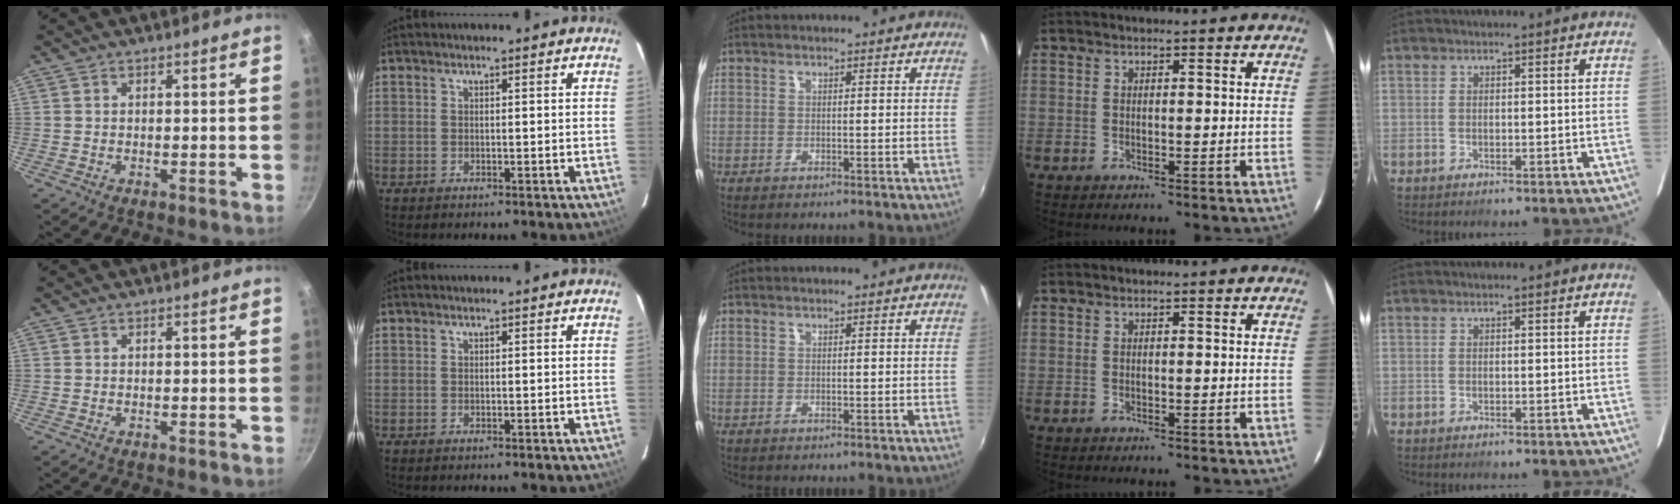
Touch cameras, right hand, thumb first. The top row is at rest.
{}